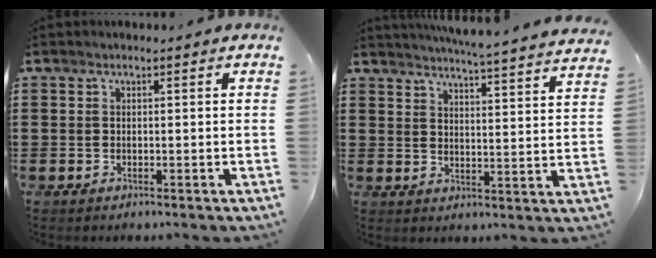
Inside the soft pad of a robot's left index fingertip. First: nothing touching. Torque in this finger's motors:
{"motor_torque": [2.14, 0.00, 0.47, 0.10]}